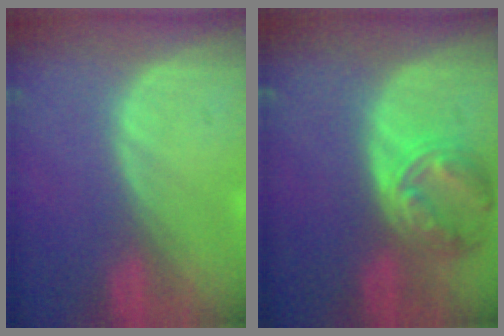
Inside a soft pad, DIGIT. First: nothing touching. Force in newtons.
{"total": 8.1, "press": 7.1, "slide": 3.9}